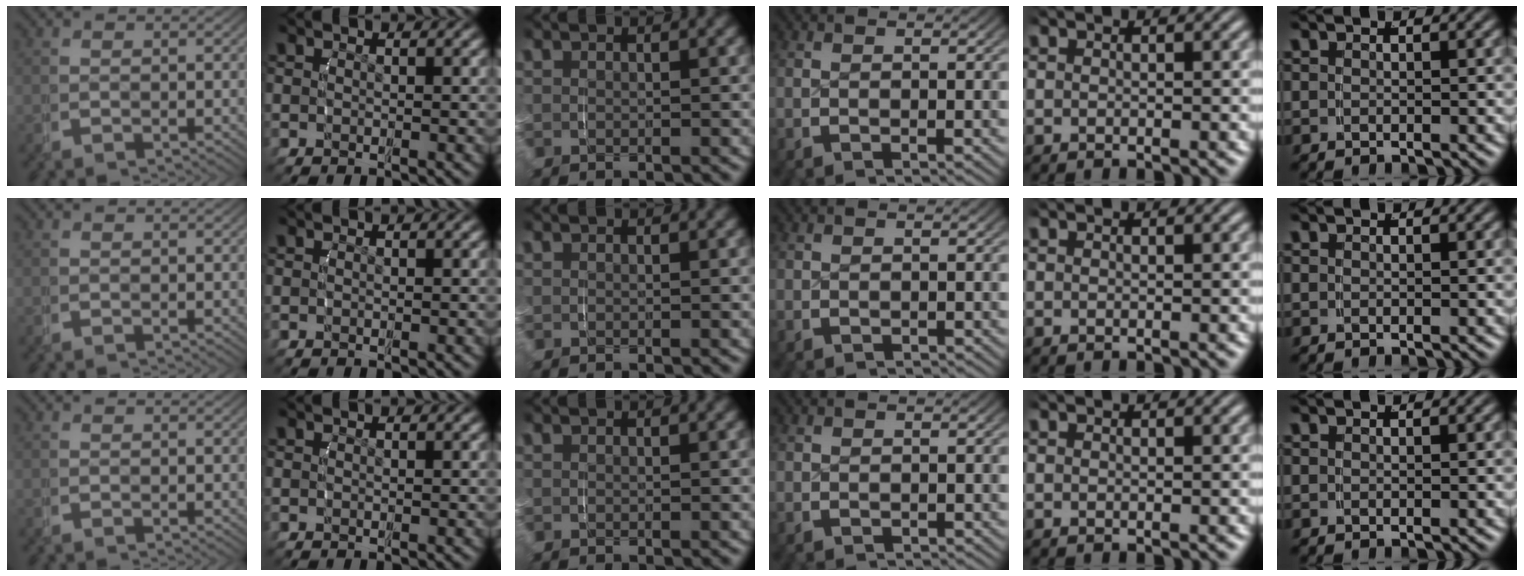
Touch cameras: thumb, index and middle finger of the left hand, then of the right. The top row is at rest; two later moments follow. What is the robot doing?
{"motion": "grasp_and_lifting", "object": "router"}